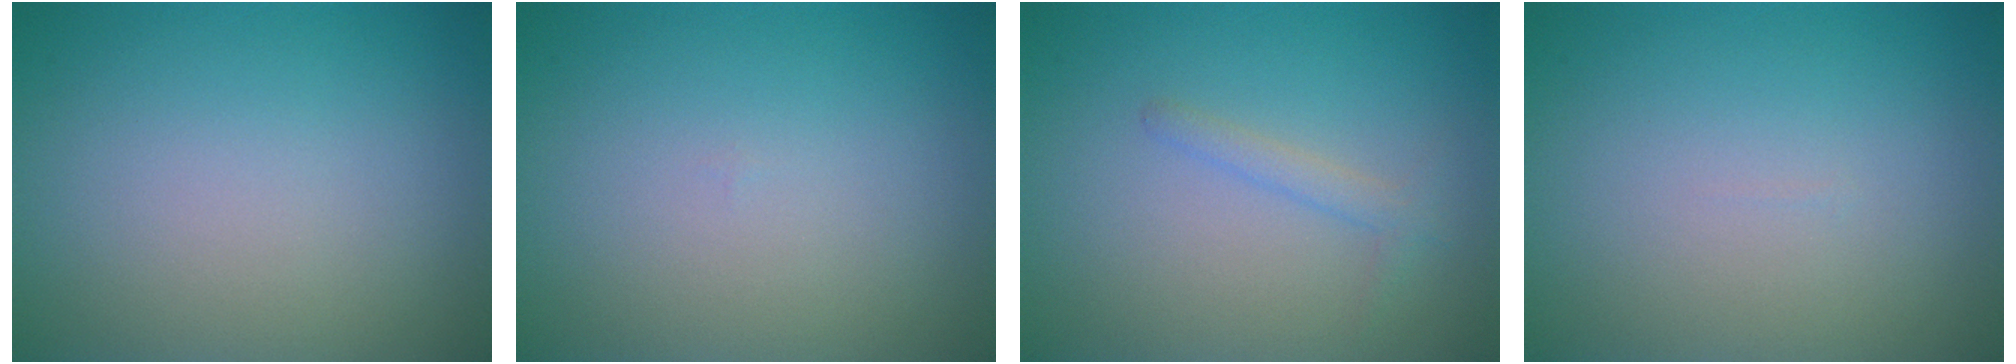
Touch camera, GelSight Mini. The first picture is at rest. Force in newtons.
{"total": 0.0}
{"total": 1.3, "press": 1.3, "slide": 0.0}
{"total": 0.0}